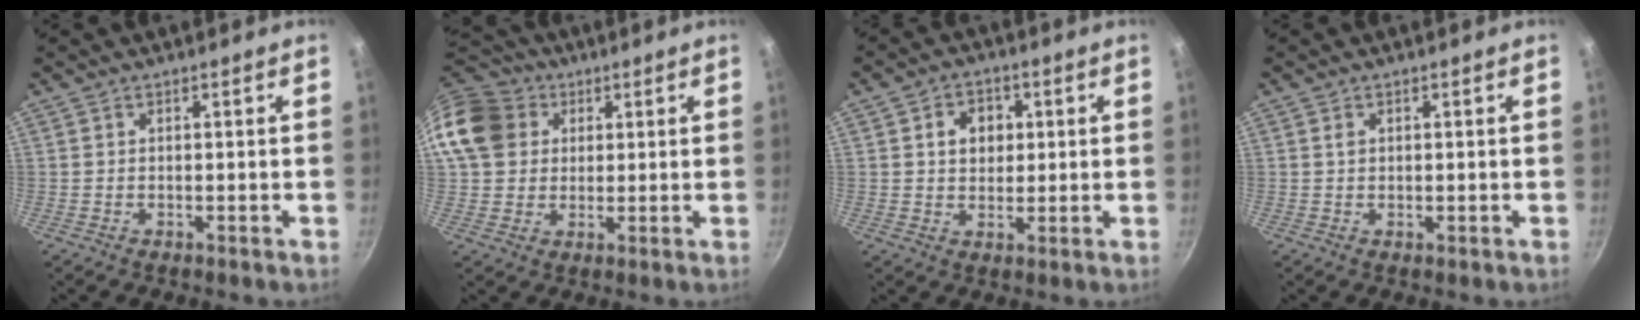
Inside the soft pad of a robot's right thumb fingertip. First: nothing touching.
{"total": 13.1, "force": [3.8, 10.9, 6.2], "torque": [-0.099, 0.017, 0.059]}
{"total": 6.2, "force": [1.5, 5.1, 3.3], "torque": [-0.028, 0.005, 0.019]}
{"total": 1.1, "force": [0.3, 0.7, 0.7], "torque": [-0.008, 0.000, 0.006]}